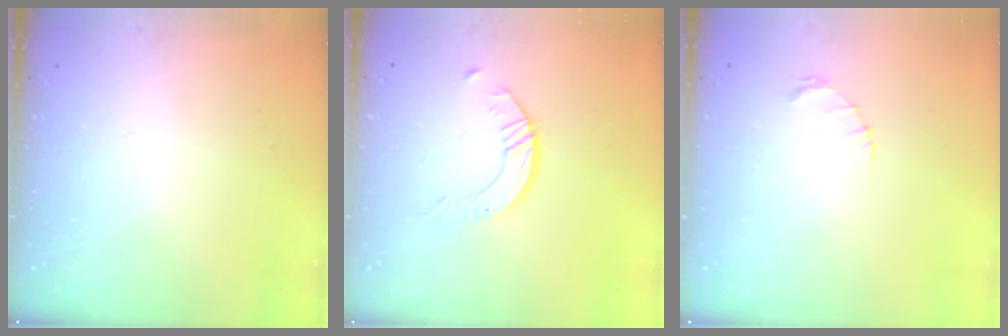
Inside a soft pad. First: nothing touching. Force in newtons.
{"total": 2.4, "press": 2.4, "slide": 0.3}
{"total": 1.4, "press": 1.4, "slide": 0.2}